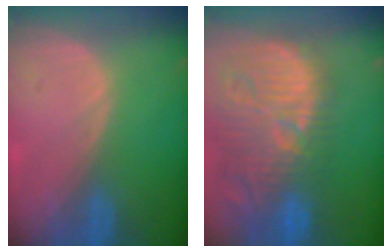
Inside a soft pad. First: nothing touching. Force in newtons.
{"total": 14.8, "press": 13.1, "slide": 6.9}